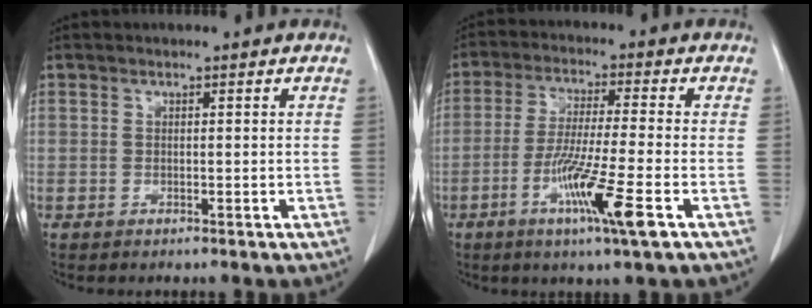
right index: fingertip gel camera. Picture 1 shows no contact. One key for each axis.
{"total": 11.0, "fx": -4.7, "fy": -0.6, "fz": 9.9, "tx": -0.186, "ty": -0.025, "tz": -0.088}